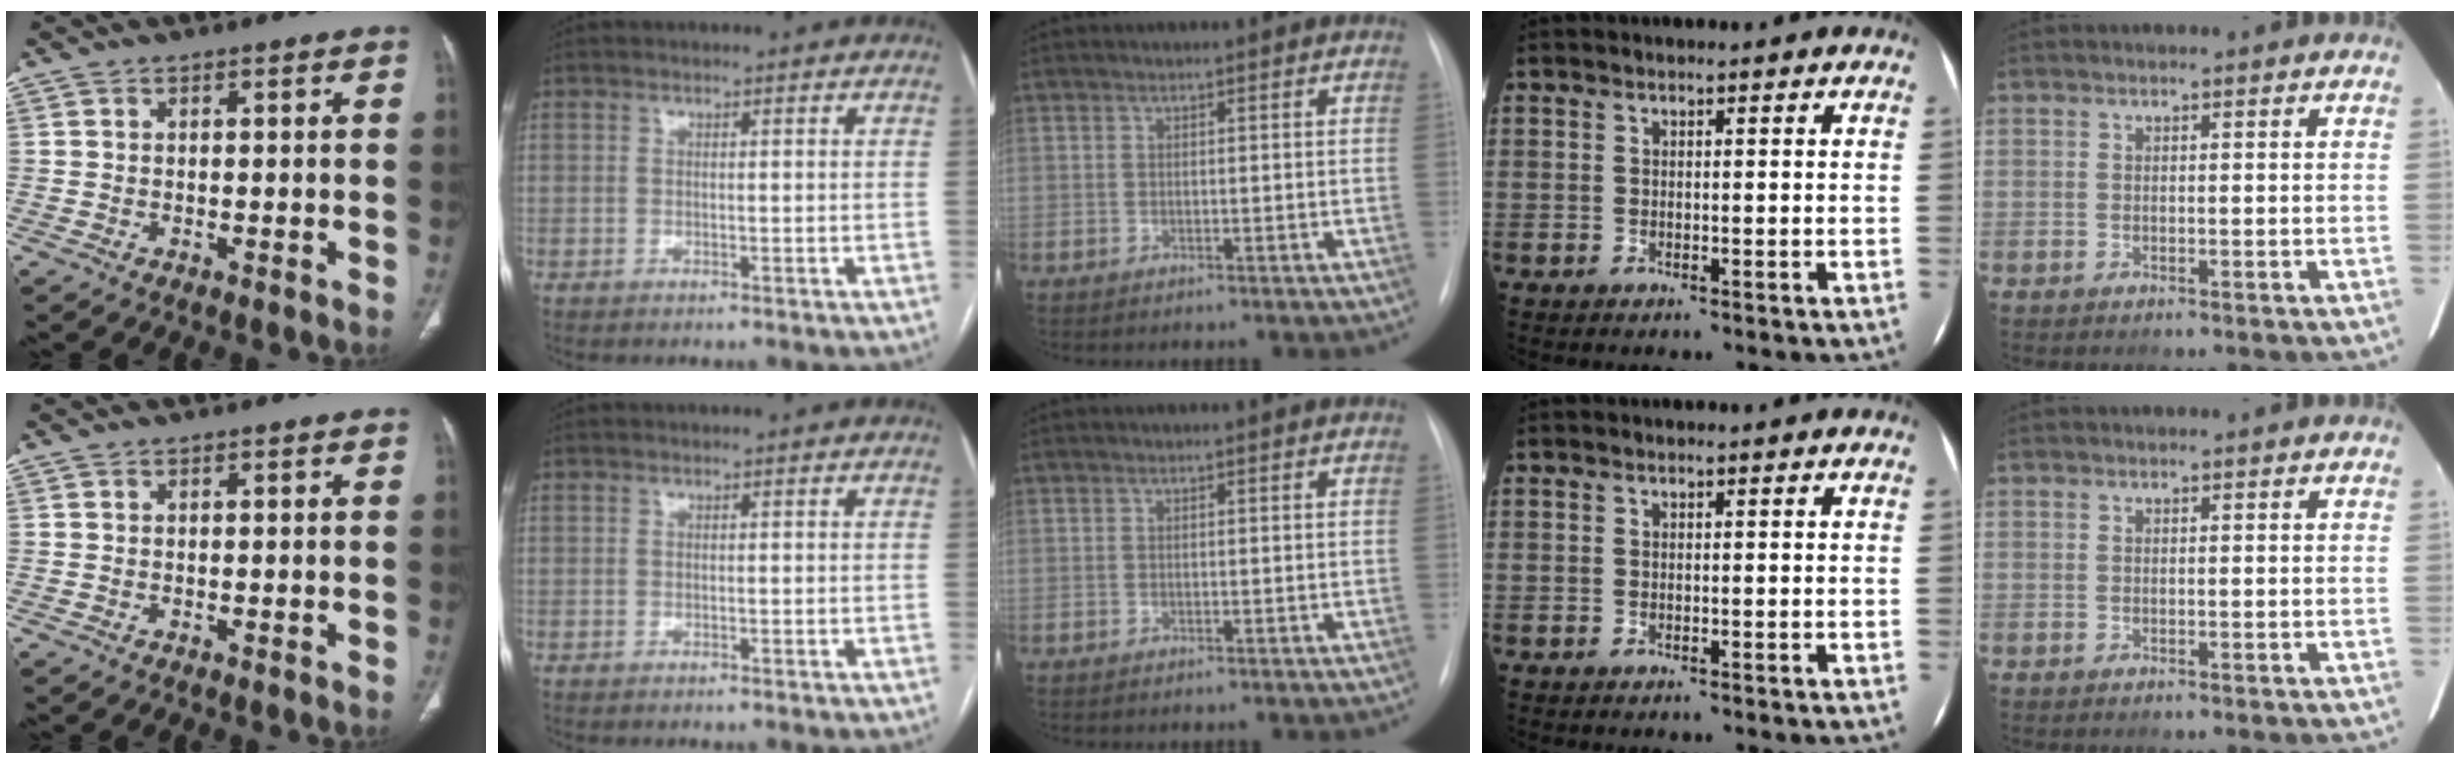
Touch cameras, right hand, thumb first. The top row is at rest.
{}